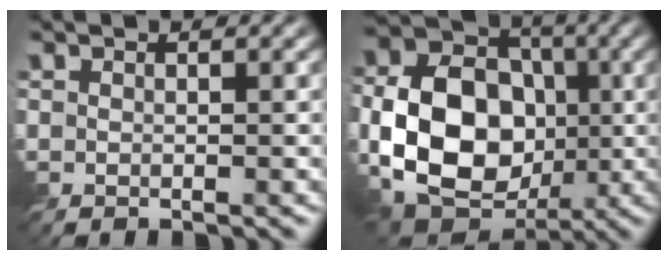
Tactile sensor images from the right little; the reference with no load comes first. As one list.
[{"total": 11.5, "force": [-2.3, 8.5, 7.5], "torque": [-0.137, -0.003, -0.053]}]